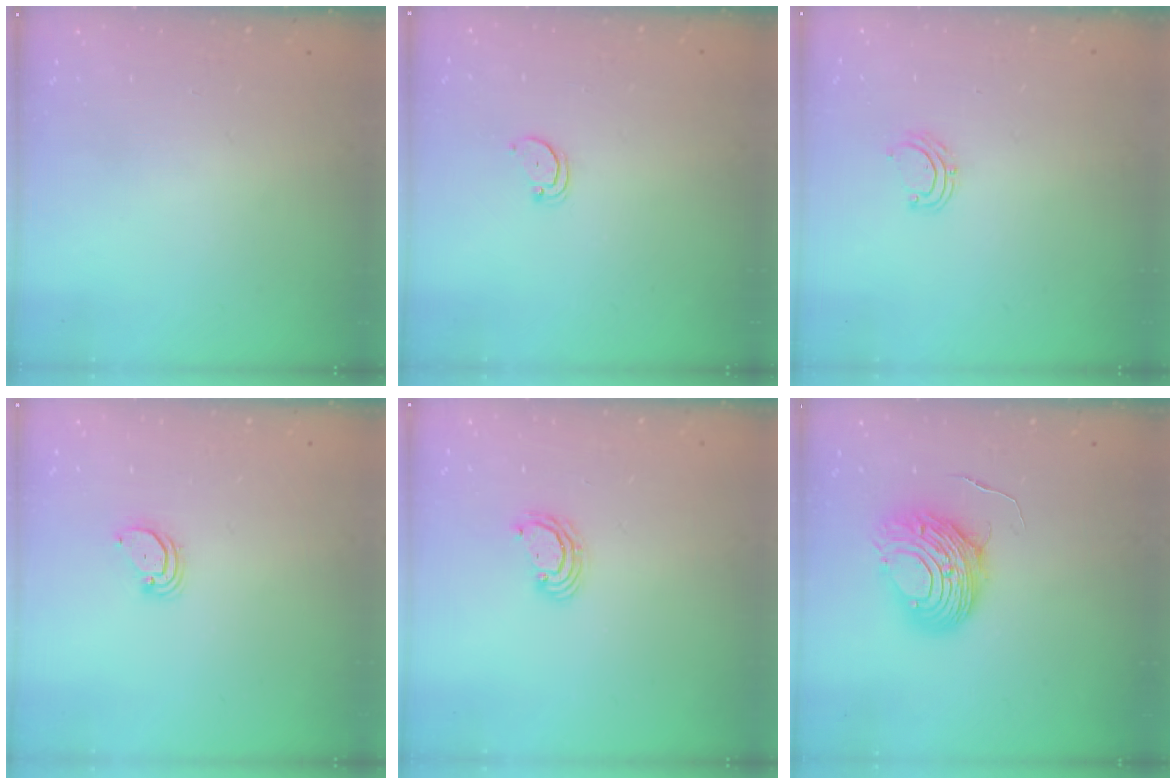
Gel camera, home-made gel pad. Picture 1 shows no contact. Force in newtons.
{"total": 2.7, "press": 2.7, "slide": 0.2}
{"total": 4.6, "press": 4.5, "slide": 0.5}
{"total": 2.0, "press": 2.0, "slide": 0.1}
{"total": 3.8, "press": 3.8, "slide": 0.3}
{"total": 8.7, "press": 8.7, "slide": 0.9}